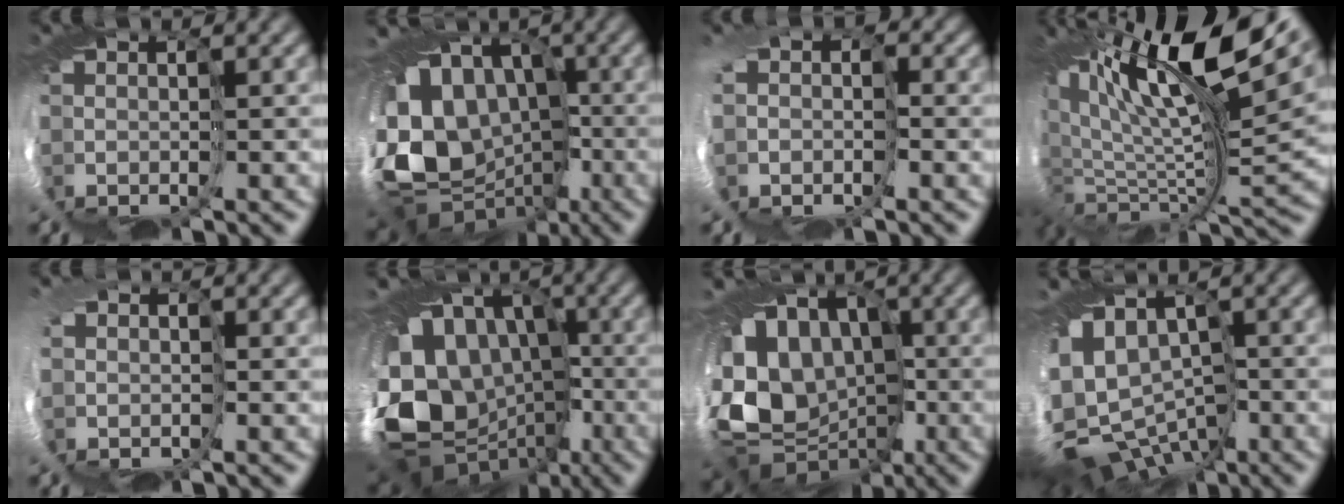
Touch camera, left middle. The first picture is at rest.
{"total": 11.9, "force": [-0.8, 10.3, 5.8], "torque": [-0.126, -0.011, -0.013]}
{"total": 4.5, "force": [-1.2, 3.6, 2.4], "torque": [-0.035, -0.018, -0.023]}
{"total": 13.9, "force": [6.7, 4.3, 11.5], "torque": [-0.210, 0.029, 0.113]}
{"total": 1.7, "force": [0.5, 1.6, 0.3], "torque": [-0.021, -0.005, 0.018]}
{"total": 14.1, "force": [-2.2, 12.0, 7.2], "torque": [-0.138, -0.006, -0.042]}
{"total": 11.0, "force": [0.5, 9.5, 5.5], "torque": [-0.123, -0.014, 0.006]}
{"total": 10.8, "force": [-3.4, 8.1, 6.3], "torque": [-0.142, -0.026, -0.031]}